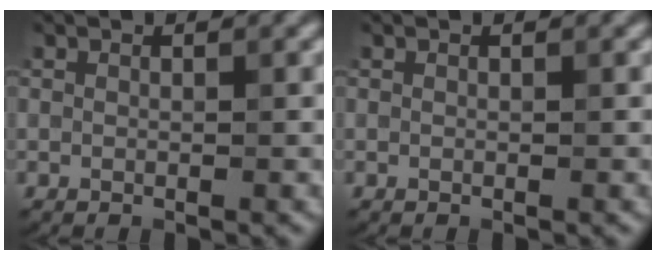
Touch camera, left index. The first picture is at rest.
{"total": 0.0}